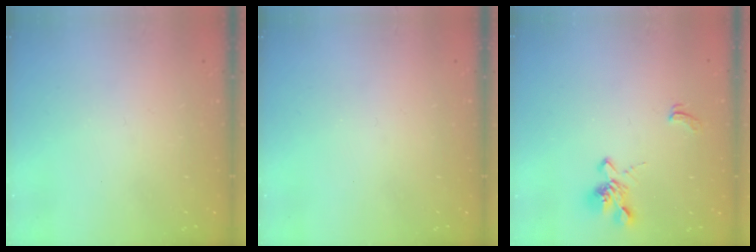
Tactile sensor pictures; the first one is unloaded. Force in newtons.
{"total": 0.0}
{"total": 2.4, "press": 2.0, "slide": 1.2}